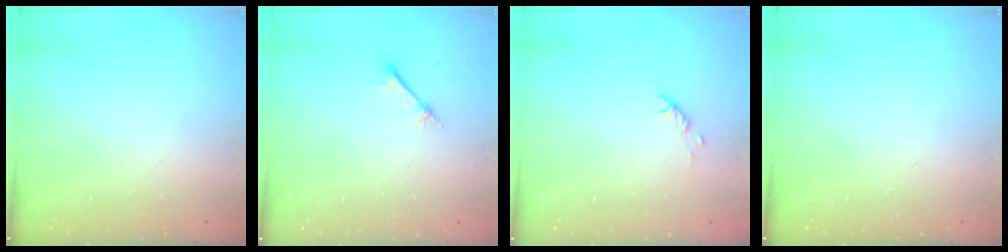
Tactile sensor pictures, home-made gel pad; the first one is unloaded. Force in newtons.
{"total": 2.7, "press": 2.6, "slide": 0.3}
{"total": 2.9, "press": 2.9, "slide": 0.6}
{"total": 0.0}